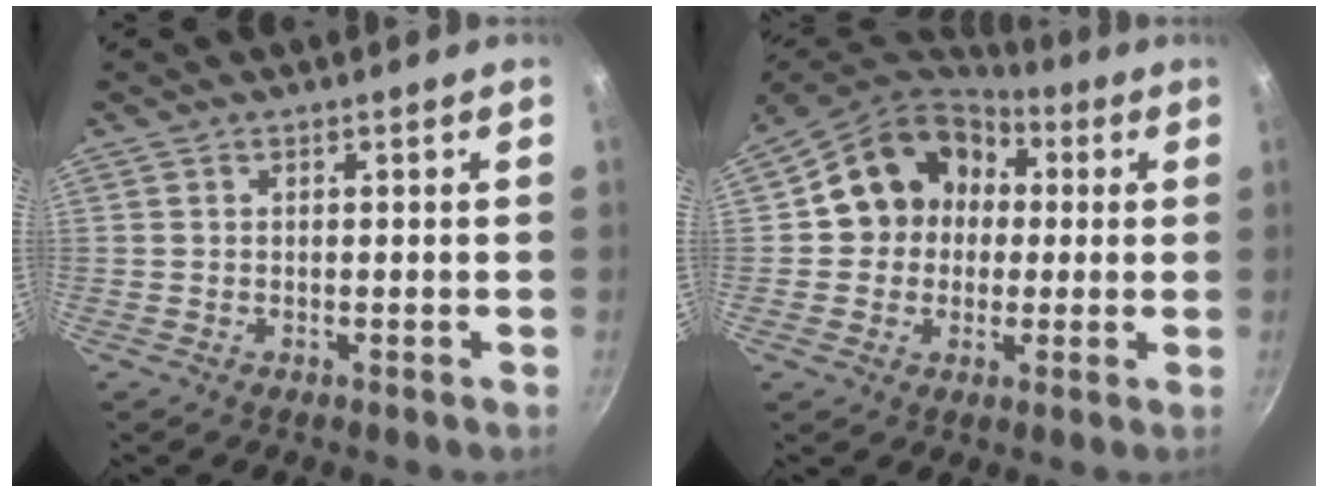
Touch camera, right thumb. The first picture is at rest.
{"total": 15.0, "force": [1.9, 13.2, 6.8], "torque": [-0.081, 0.031, 0.013]}